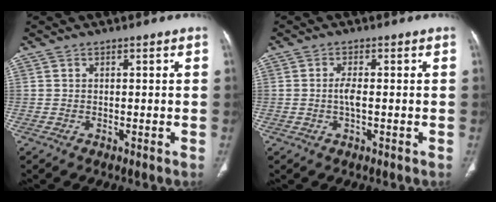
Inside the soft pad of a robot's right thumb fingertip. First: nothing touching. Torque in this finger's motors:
{"motor_torque": [0.97, 0.27, 0.43, -0.71, -0.02]}